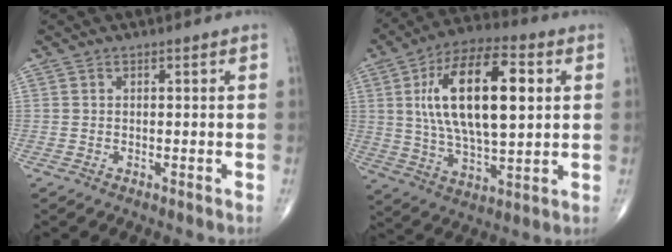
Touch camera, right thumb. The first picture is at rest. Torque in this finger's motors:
{"motor_torque": [0.58, 1.28, 1.74, 0.95, 0.32]}